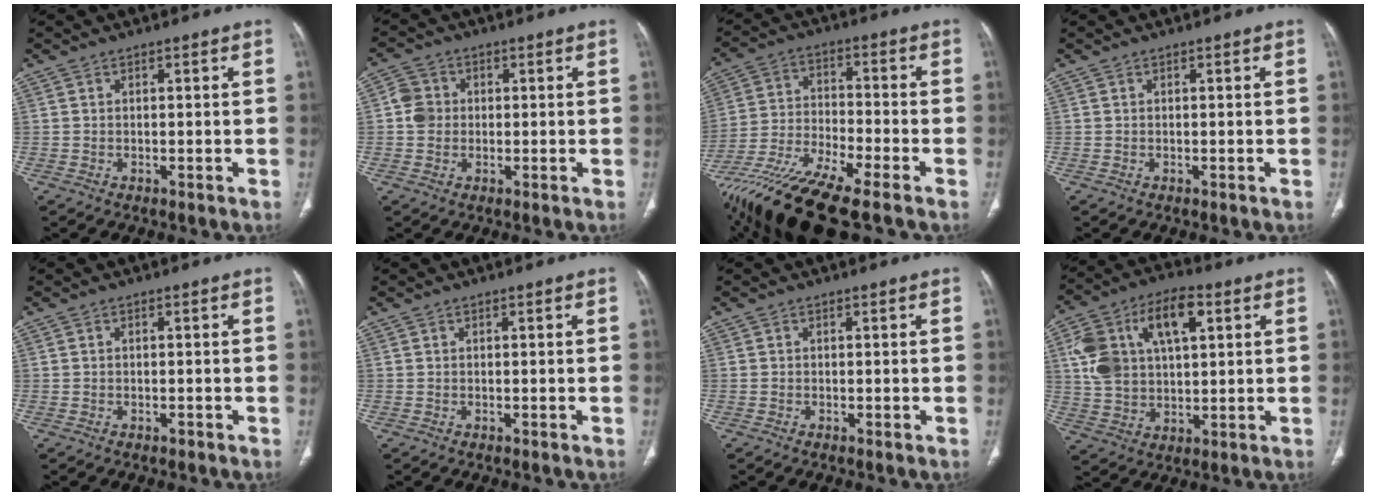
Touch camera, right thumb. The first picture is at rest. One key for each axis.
{"total": 4.5, "fx": 0.1, "fy": 4.1, "fz": 1.9, "tx": -0.022, "ty": 0.007, "tz": -0.004}
{"total": 18.1, "fx": -12.9, "fy": 3.2, "fz": 12.3, "tx": -0.269, "ty": 0.003, "tz": -0.243}
{"total": 0.0}
{"total": 0.8, "fx": -0.5, "fy": 0.5, "fz": 0.4, "tx": -0.005, "ty": 0.000, "tz": -0.006}
{"total": 0.0}
{"total": 0.0}
{"total": 17.1, "fx": 5.4, "fy": 9.7, "fz": 13.0, "tx": -0.226, "ty": 0.015, "tz": 0.097}